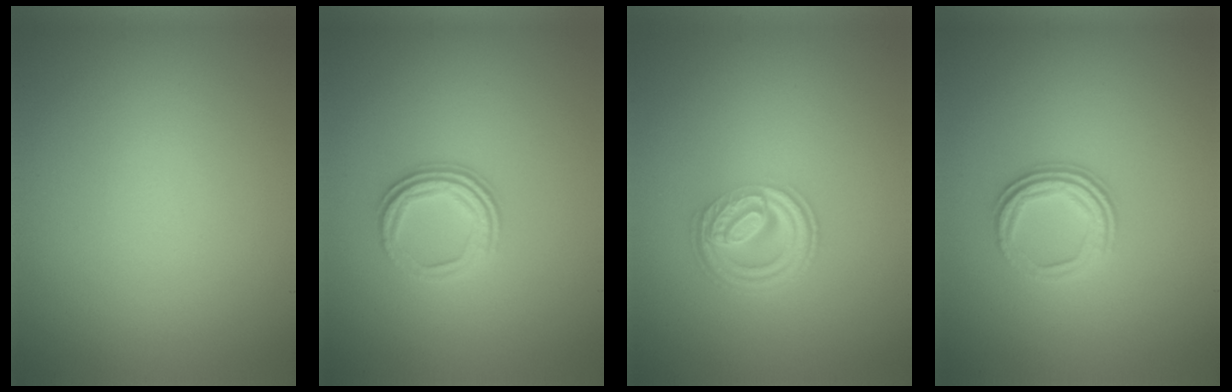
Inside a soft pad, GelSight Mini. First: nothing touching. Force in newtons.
{"total": 3.1, "press": 2.4, "slide": 2.0}
{"total": 4.5, "press": 3.2, "slide": 3.1}
{"total": 3.1, "press": 2.4, "slide": 2.0}